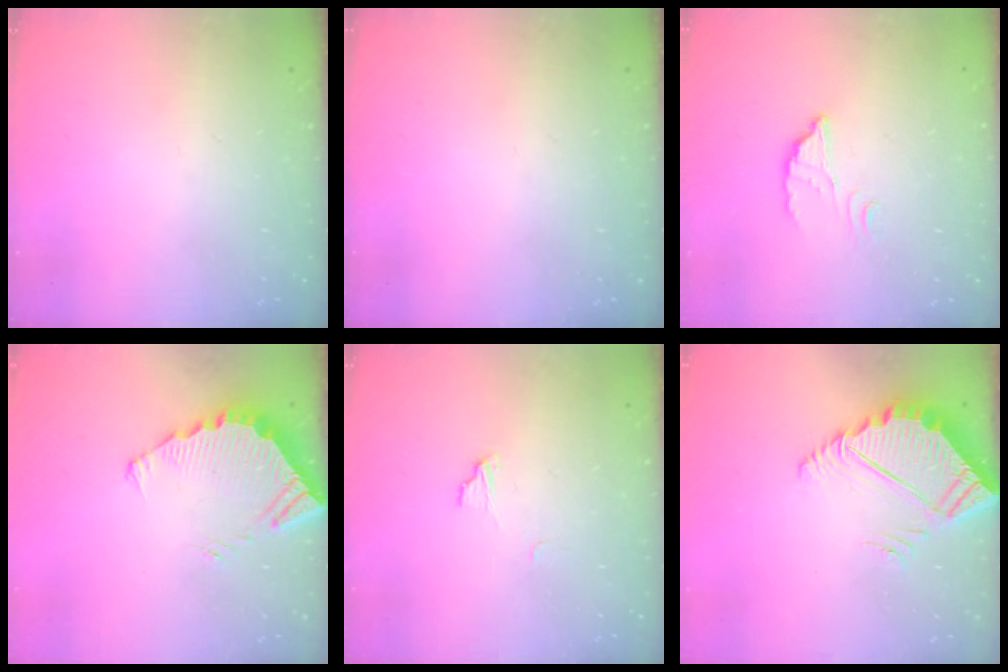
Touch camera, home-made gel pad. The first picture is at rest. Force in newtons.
{"total": 0.0}
{"total": 2.4, "press": 2.4, "slide": 0.3}
{"total": 3.9, "press": 3.9, "slide": 0.3}
{"total": 3.1, "press": 3.1, "slide": 0.3}
{"total": 4.5, "press": 4.4, "slide": 0.3}